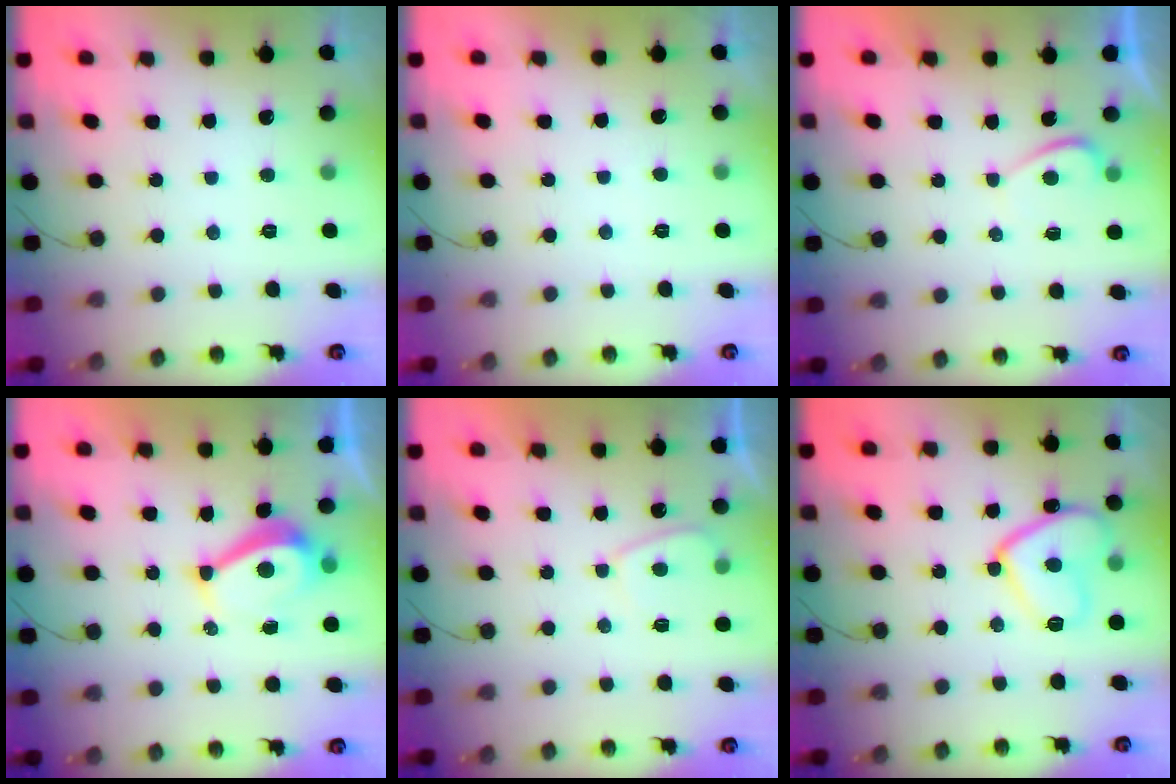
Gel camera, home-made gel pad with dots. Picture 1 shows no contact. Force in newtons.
{"total": 0.8, "press": 0.7, "slide": 0.4}
{"total": 0.0}
{"total": 6.8, "press": 6.7, "slide": 0.7}
{"total": 3.3, "press": 3.2, "slide": 0.7}
{"total": 12.5, "press": 12.4, "slide": 1.4}